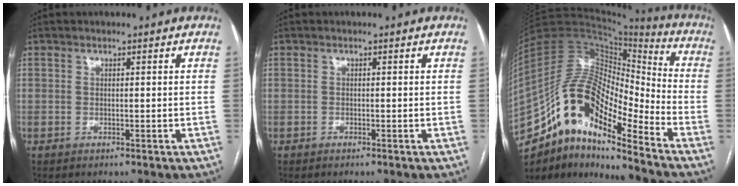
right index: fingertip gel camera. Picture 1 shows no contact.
{"total": 0.0}
{"total": 19.0, "force": [-12.6, 5.1, 13.3], "torque": [-0.251, 0.035, -0.223]}